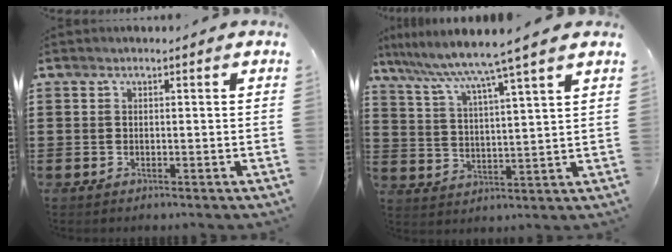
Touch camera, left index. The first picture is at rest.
{"total": 6.6, "force": [5.5, -1.3, 3.3], "torque": [-0.088, -0.043, 0.085]}